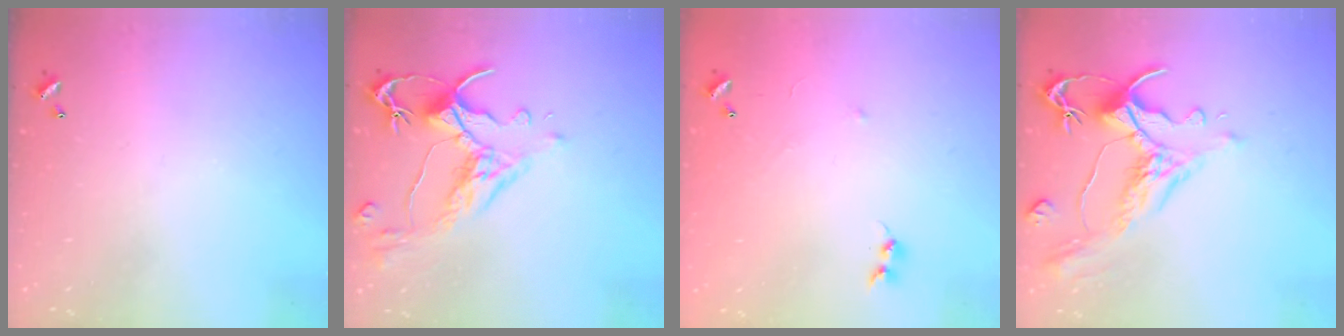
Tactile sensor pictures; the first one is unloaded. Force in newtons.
{"total": 3.2, "press": 2.9, "slide": 1.3}
{"total": 7.7, "press": 7.7, "slide": 0.5}
{"total": 1.6, "press": 0.4, "slide": 1.6}